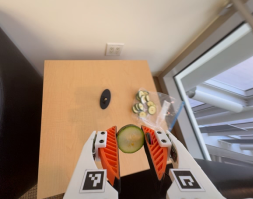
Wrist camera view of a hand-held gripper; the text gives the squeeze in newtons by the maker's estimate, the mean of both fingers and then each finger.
{"total": 9.4, "left": 9.4, "right": 9.4}